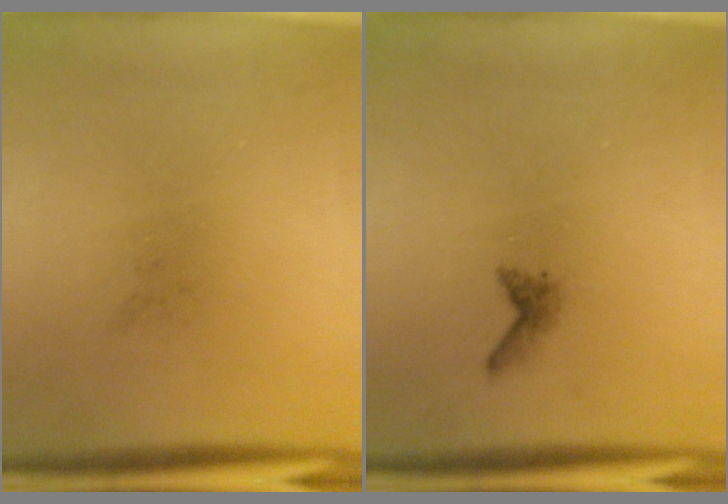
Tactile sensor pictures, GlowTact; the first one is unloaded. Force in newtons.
{"total": 0.9}